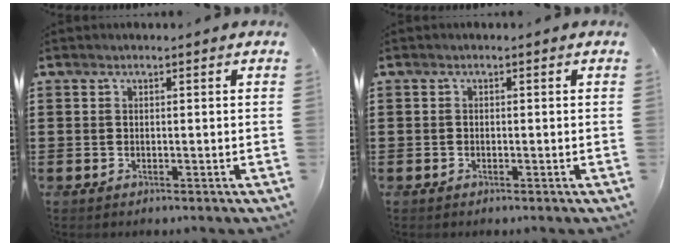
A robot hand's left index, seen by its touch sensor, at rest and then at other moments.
{"total": 0.6, "force": [-0.4, 0.4, 0.1], "torque": [-0.003, 0.001, -0.009]}